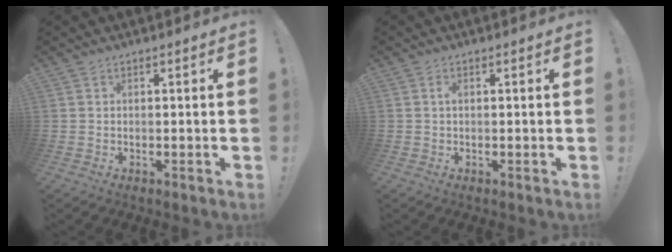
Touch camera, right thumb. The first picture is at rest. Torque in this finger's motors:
{"motor_torque": [0.15, 0.28, 0.27, -0.15, -0.02]}